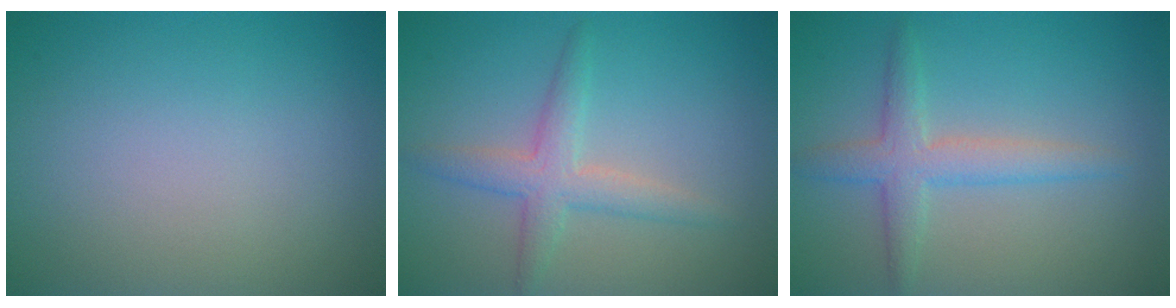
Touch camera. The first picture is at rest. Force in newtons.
{"total": 3.1, "press": 3.1, "slide": 0.1}
{"total": 3.2, "press": 3.2, "slide": 0.0}